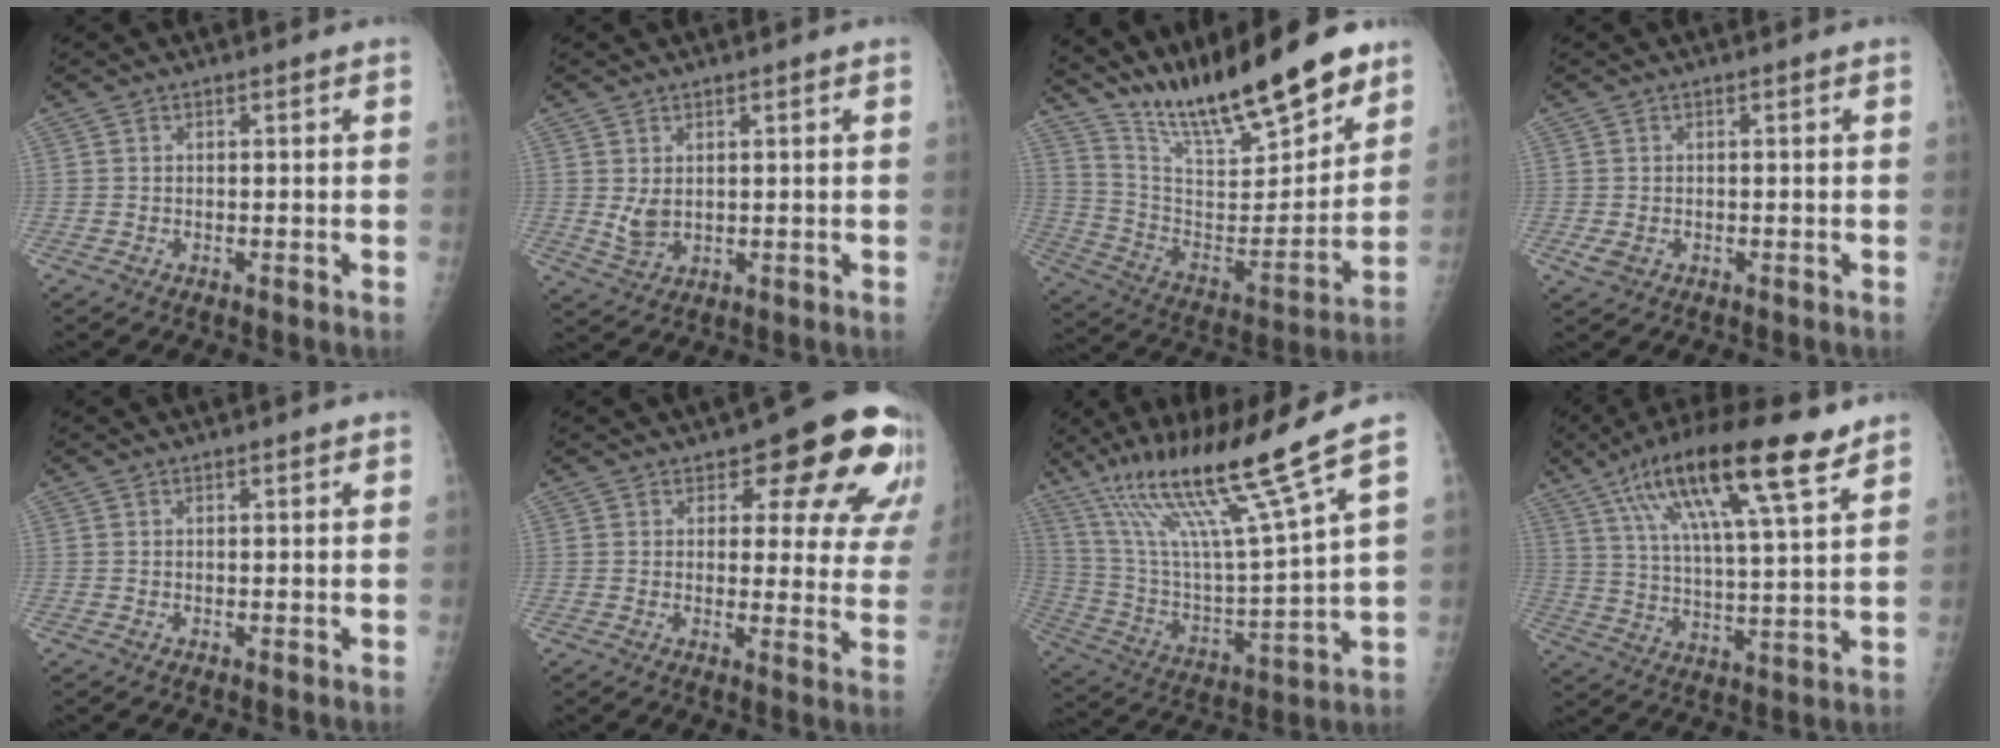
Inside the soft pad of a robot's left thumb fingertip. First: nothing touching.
{"total": 3.6, "force": [0.9, 2.3, 2.6], "torque": [-0.042, -0.014, 0.025]}
{"total": 23.6, "force": [18.8, 5.6, 13.2], "torque": [-0.180, -0.097, 0.323]}
{"total": 2.0, "force": [-0.5, 1.5, 1.2], "torque": [-0.022, -0.003, -0.004]}
{"total": 0.6, "force": [0.4, 0.2, 0.3], "torque": [-0.004, -0.001, 0.005]}
{"total": 16.3, "force": [9.6, 7.1, 11.0], "torque": [-0.077, -0.044, 0.103]}
{"total": 21.5, "force": [14.1, 0.2, 16.2], "torque": [-0.274, -0.060, 0.260]}
{"total": 20.7, "force": [11.9, 4.5, 16.3], "torque": [-0.273, -0.020, 0.207]}